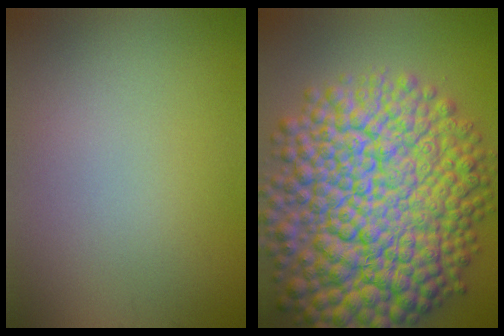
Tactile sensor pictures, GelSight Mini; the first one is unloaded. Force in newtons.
{"total": 16.7, "press": 16.7, "slide": 0.4}